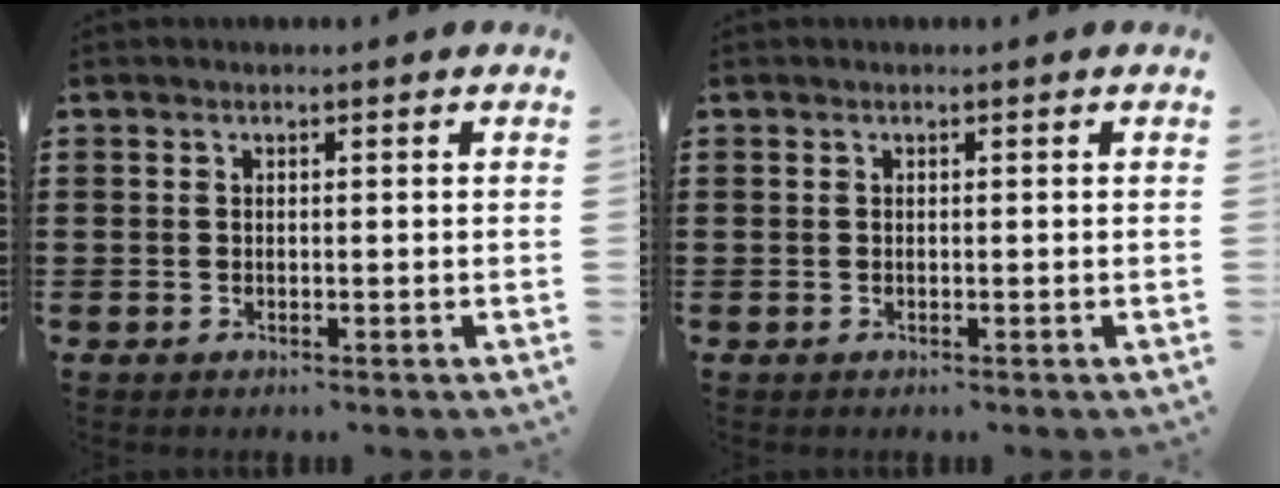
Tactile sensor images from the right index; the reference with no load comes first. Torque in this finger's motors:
{"motor_torque": [-0.91, 1.22, -0.02, -0.01]}